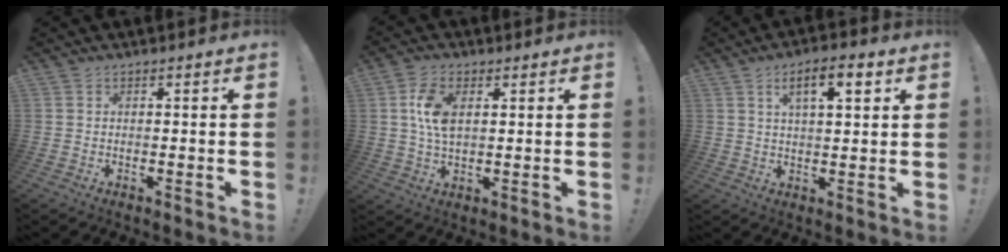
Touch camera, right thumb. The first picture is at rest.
{"total": 8.3, "force": [2.0, 4.8, 6.5], "torque": [-0.133, -0.002, 0.033]}
{"total": 8.4, "force": [3.6, 2.8, 7.1], "torque": [-0.104, -0.003, 0.054]}